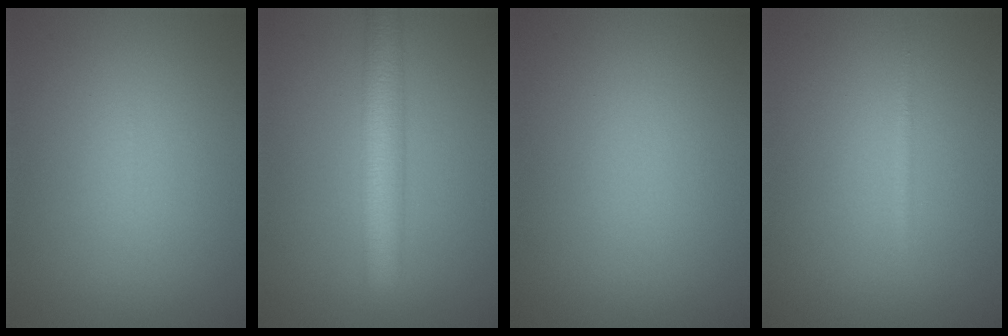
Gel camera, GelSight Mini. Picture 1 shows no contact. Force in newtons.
{"total": 5.4, "press": 5.4, "slide": 0.2}
{"total": 0.0}
{"total": 0.7, "press": 0.7, "slide": 0.1}